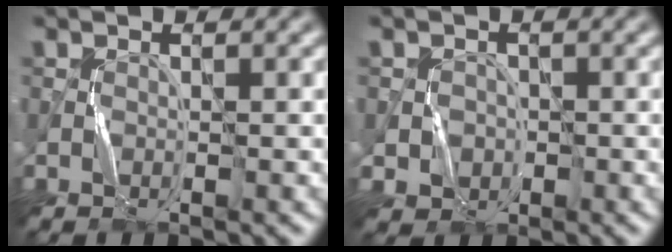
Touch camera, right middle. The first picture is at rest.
{"total": 2.7, "force": [-0.6, 2.7, 0.2], "torque": [0.012, 0.009, -0.017]}